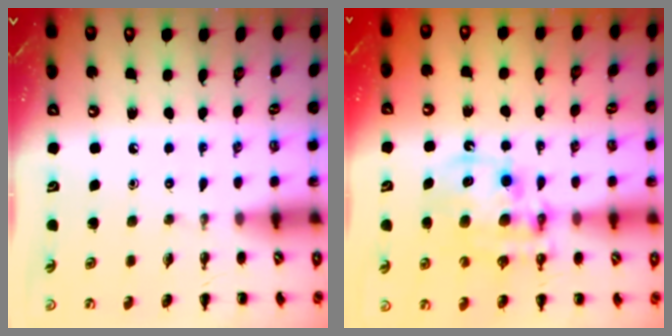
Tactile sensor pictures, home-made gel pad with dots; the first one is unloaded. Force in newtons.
{"total": 12.3, "press": 12.0, "slide": 2.8}